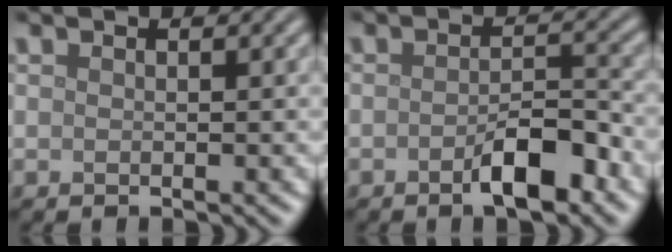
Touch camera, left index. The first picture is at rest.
{"total": 3.9, "force": [-2.1, 1.1, 3.0], "torque": [-0.048, 0.007, -0.035]}